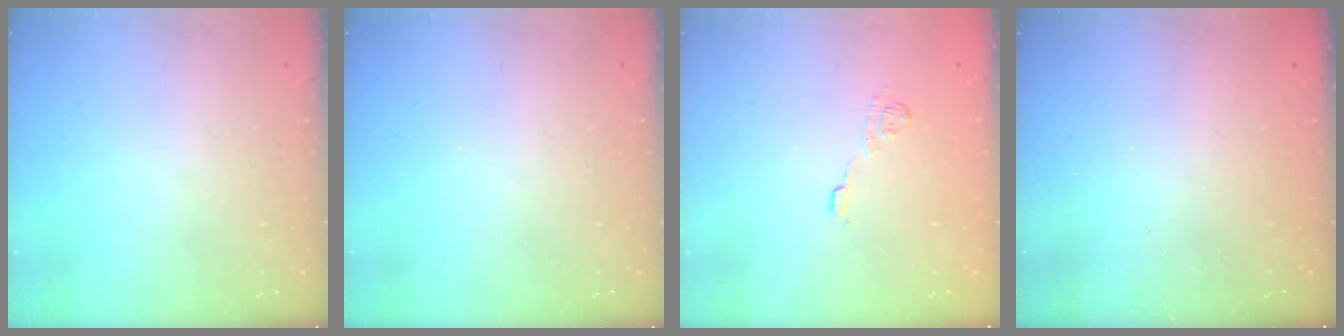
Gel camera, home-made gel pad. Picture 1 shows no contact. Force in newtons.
{"total": 0.0}
{"total": 8.7, "press": 8.6, "slide": 1.3}
{"total": 2.6, "press": 2.5, "slide": 0.9}